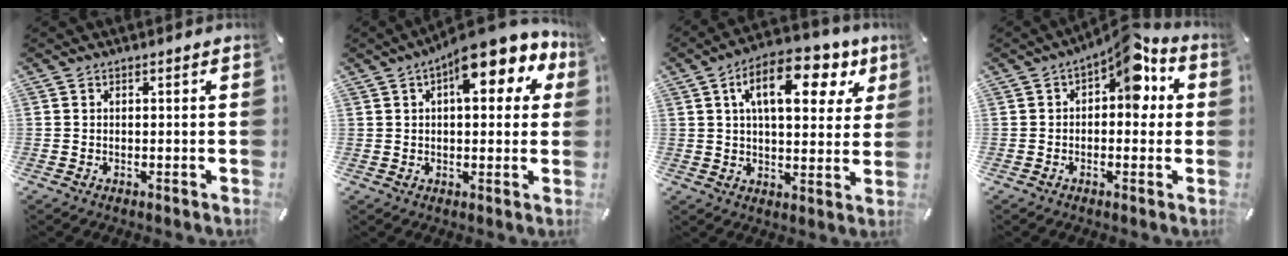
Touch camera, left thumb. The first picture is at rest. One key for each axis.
{"total": 12.6, "fx": 6.4, "fy": 5.6, "fz": 9.2, "tx": -0.124, "ty": -0.025, "tz": 0.105}
{"total": 15.5, "fx": 7.1, "fy": 7.5, "fz": 11.5, "tx": -0.177, "ty": -0.020, "tz": 0.114}
{"total": 10.4, "fx": 3.7, "fy": 5.4, "fz": 8.0, "tx": -0.100, "ty": -0.017, "tz": 0.057}